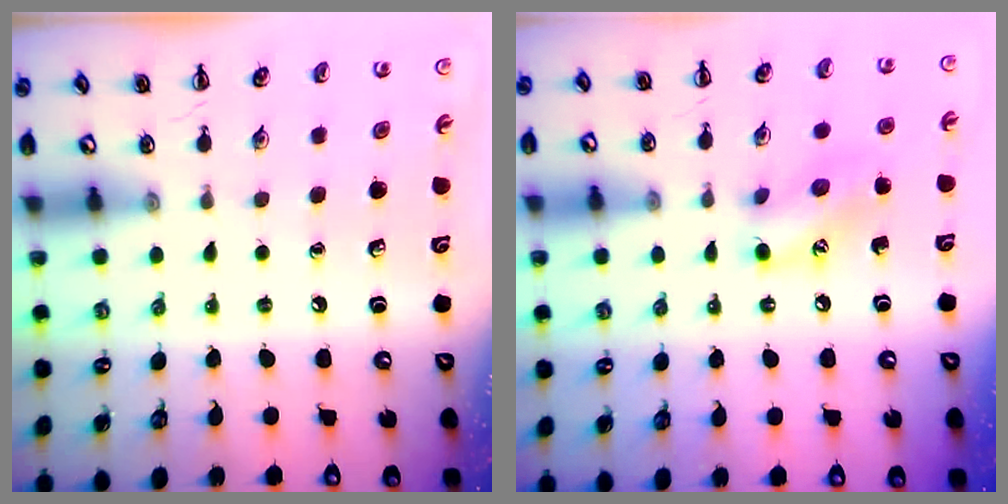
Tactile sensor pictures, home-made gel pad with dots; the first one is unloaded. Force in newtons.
{"total": 10.2, "press": 10.2, "slide": 0.3}